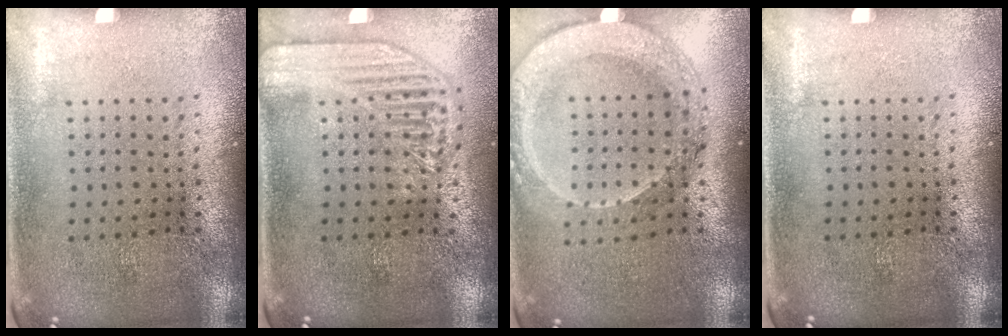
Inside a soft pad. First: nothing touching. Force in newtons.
{"total": 2.1, "press": 1.9, "slide": 0.9}
{"total": 2.1, "press": 2.0, "slide": 0.7}
{"total": 0.0}